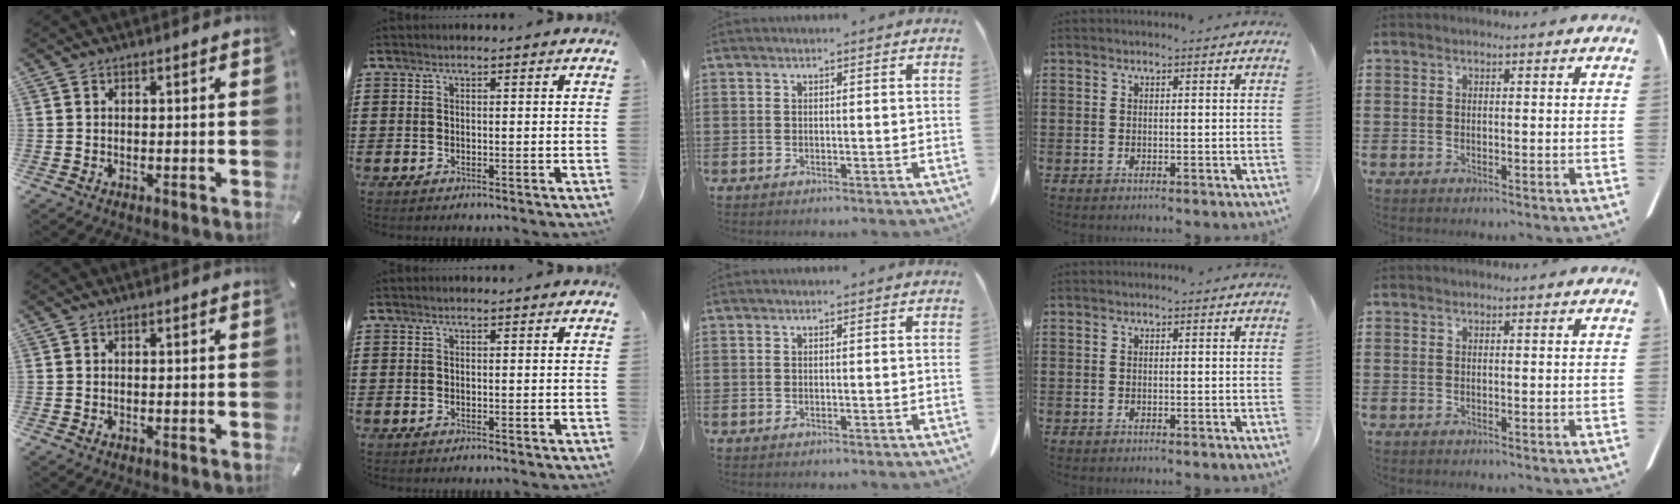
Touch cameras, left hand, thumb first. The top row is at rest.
{}